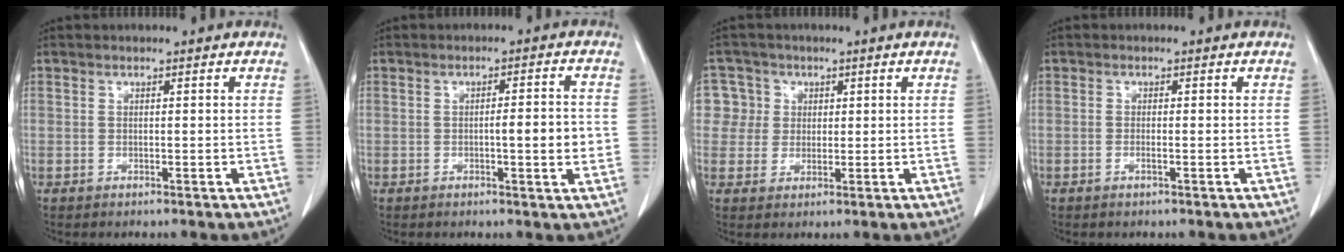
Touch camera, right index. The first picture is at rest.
{"total": 5.0, "force": [-0.6, 0.5, 4.9], "torque": [-0.072, 0.001, -0.008]}
{"total": 4.9, "force": [1.4, 4.7, 0.0], "torque": [0.015, 0.015, 0.030]}
{"total": 0.7, "force": [-0.2, 0.0, 0.6], "torque": [-0.012, 0.001, -0.001]}